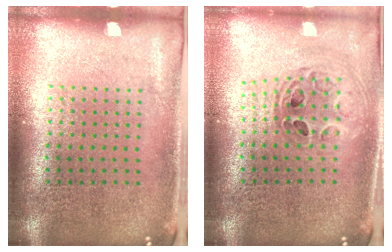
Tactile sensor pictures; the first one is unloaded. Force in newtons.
{"total": 0.8, "press": 0.8, "slide": 0.1}